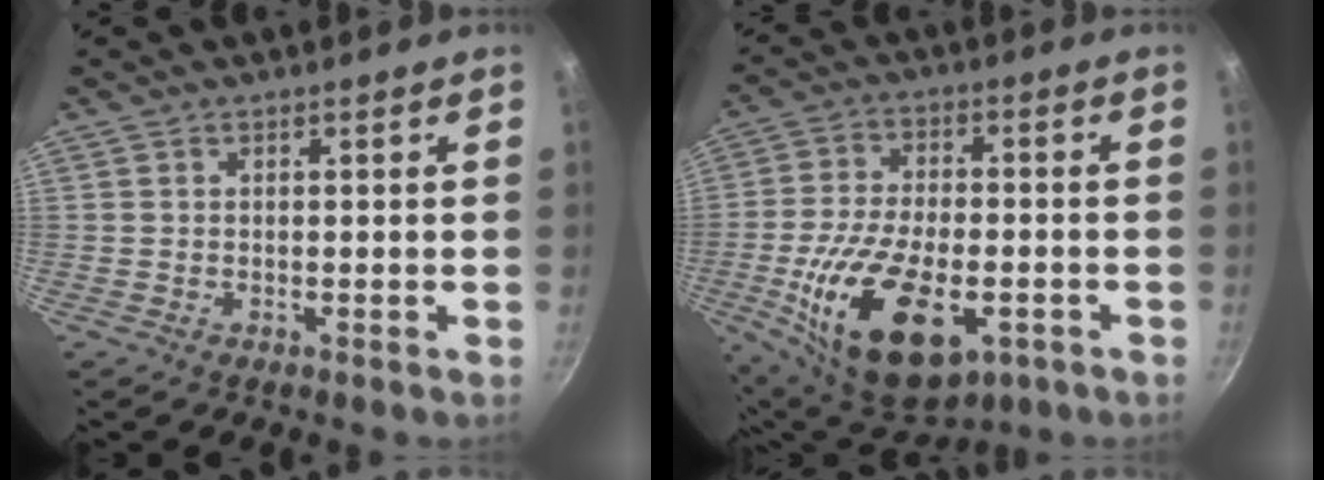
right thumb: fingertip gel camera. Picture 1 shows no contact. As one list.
[{"total": 20.9, "force": [-6.6, 10.9, 16.6], "torque": [-0.285, 0.009, -0.104]}]